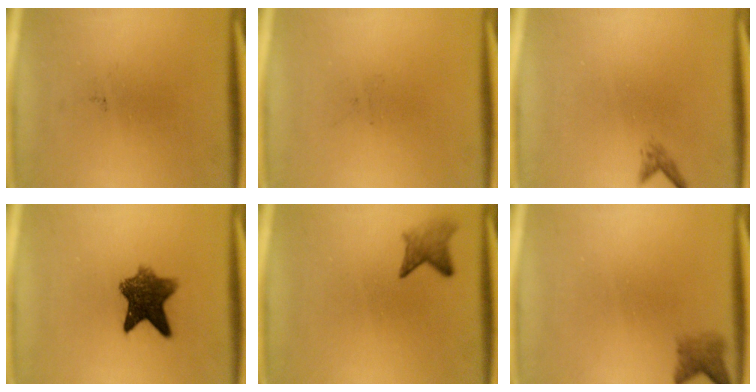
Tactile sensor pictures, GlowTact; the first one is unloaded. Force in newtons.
{"total": 0.0}
{"total": 1.0}
{"total": 8.3}
{"total": 2.4}
{"total": 2.3}